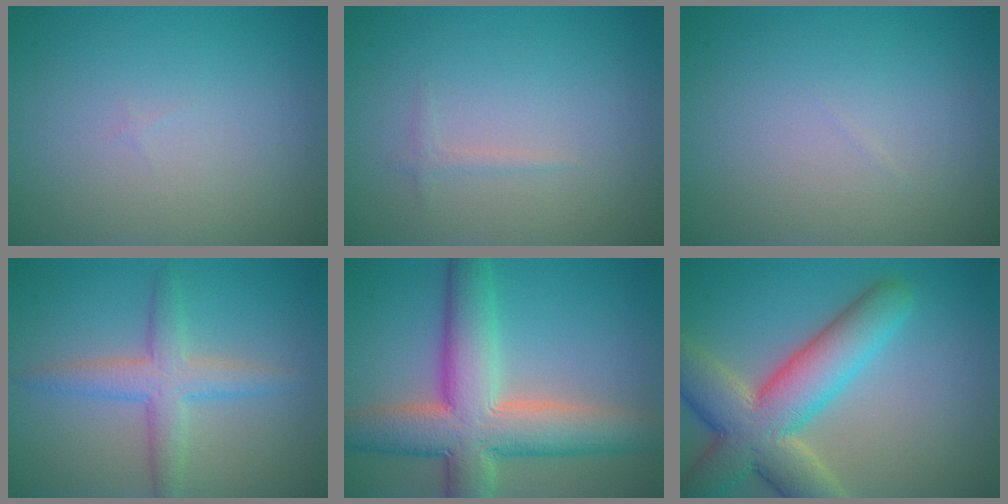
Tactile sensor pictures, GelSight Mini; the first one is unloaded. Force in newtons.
{"total": 0.7, "press": 0.7, "slide": 0.1}
{"total": 0.0}
{"total": 3.8, "press": 3.8, "slide": 0.1}
{"total": 10.2, "press": 10.2, "slide": 0.9}
{"total": 9.6, "press": 9.6, "slide": 0.8}